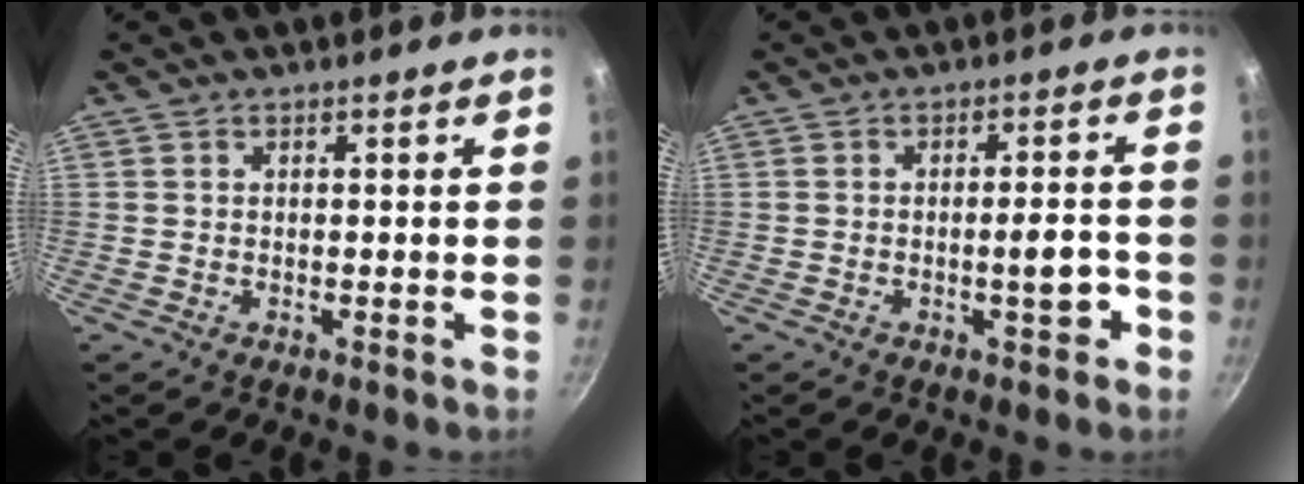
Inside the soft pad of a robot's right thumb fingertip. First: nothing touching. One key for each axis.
{"total": 4.6, "fx": -1.7, "fy": 1.5, "fz": 4.0, "tx": -0.041, "ty": 0.018, "tz": -0.025}